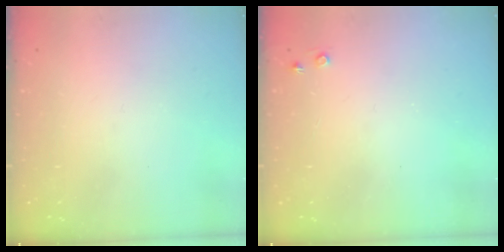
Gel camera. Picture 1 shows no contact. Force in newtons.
{"total": 3.4, "press": 3.4, "slide": 0.5}